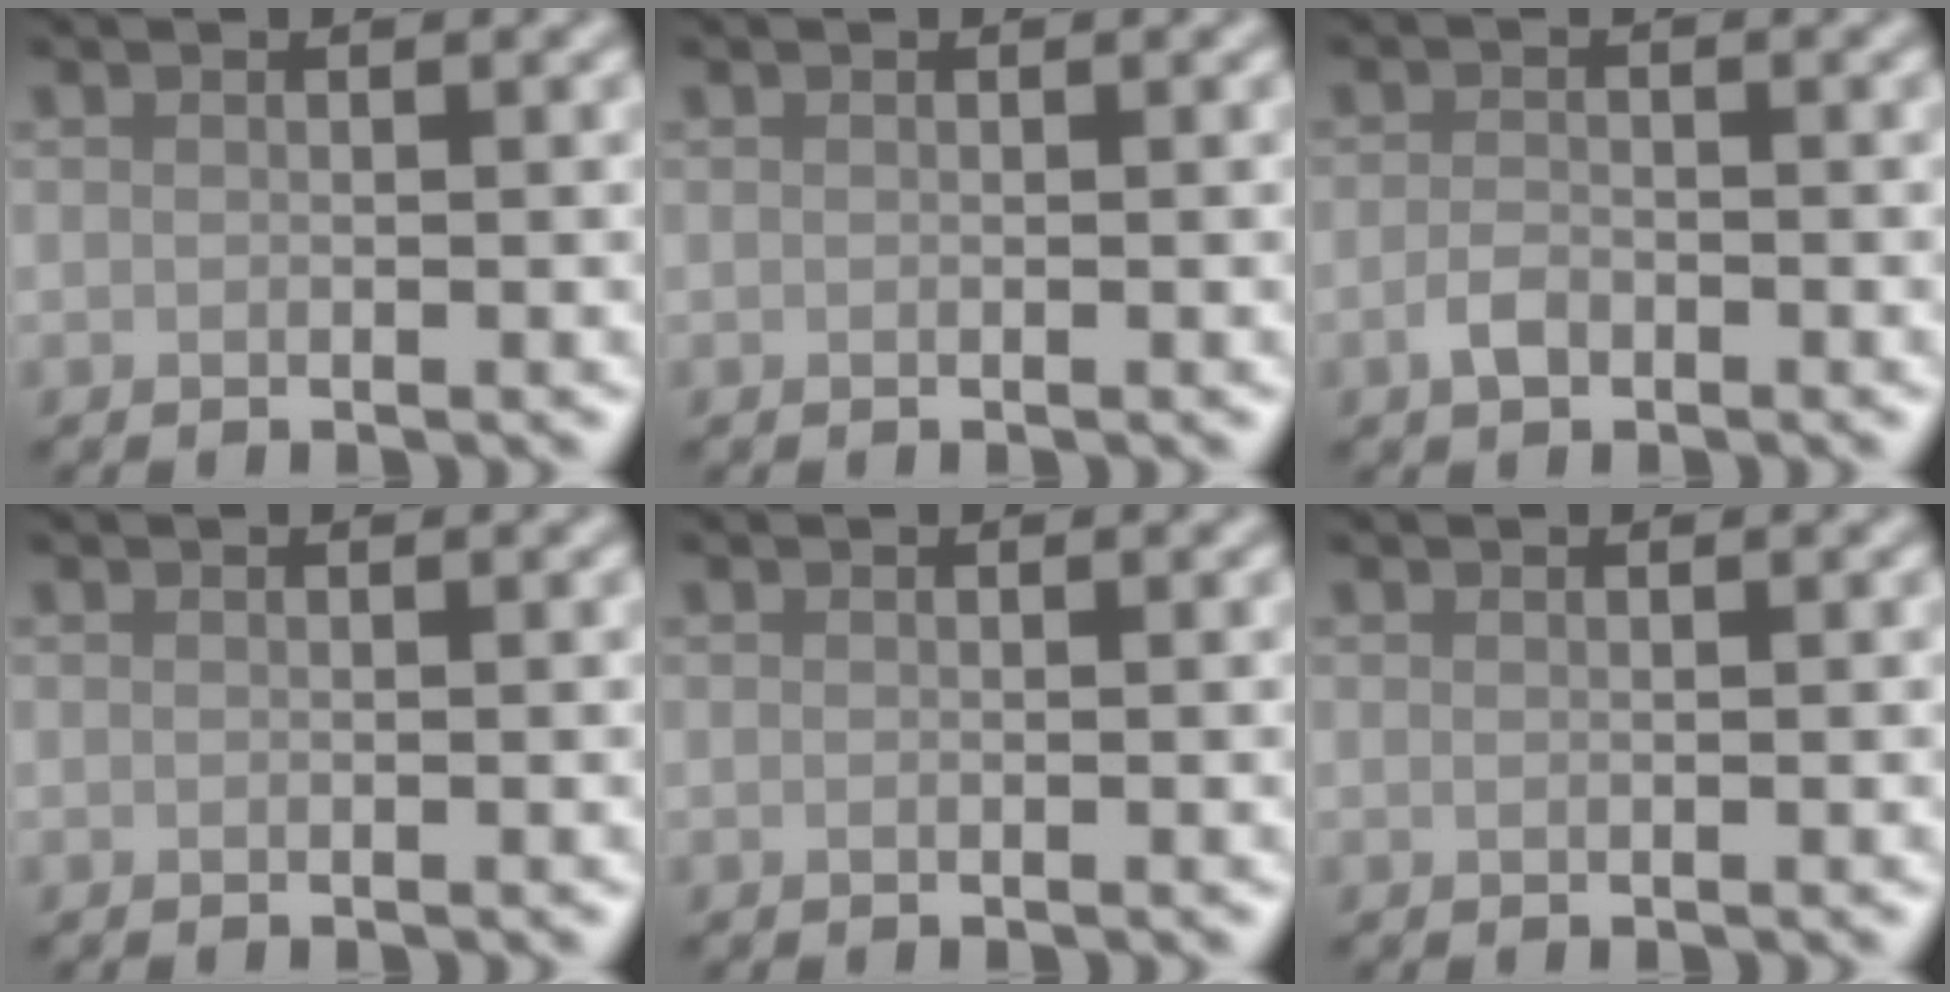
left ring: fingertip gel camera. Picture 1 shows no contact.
{"total": 0.0}
{"total": 1.6, "force": [-0.9, 0.9, 1.0], "torque": [-0.022, 0.000, -0.020]}
{"total": 0.0}
{"total": 0.0}
{"total": 0.0}